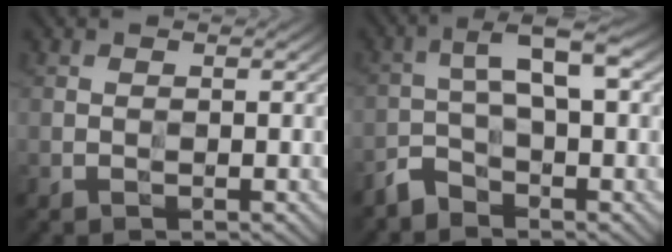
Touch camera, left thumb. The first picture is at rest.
{"total": 4.8, "force": [-2.2, 1.7, 3.9], "torque": [-0.084, 0.008, -0.052]}